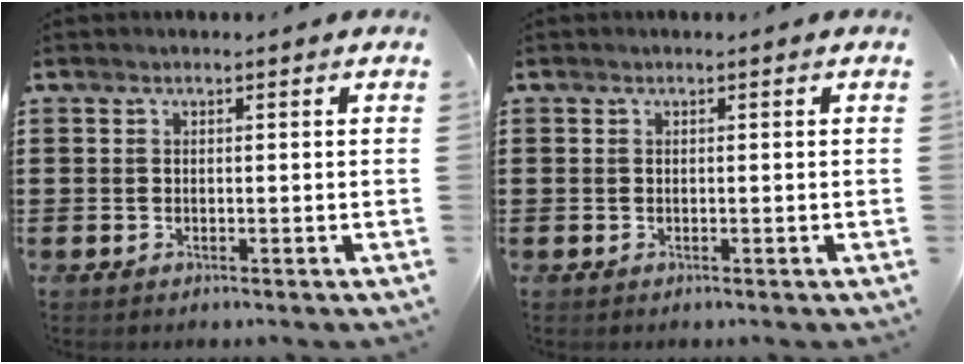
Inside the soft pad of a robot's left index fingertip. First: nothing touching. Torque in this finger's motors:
{"motor_torque": [0.00, 0.00, 0.00, 0.01]}